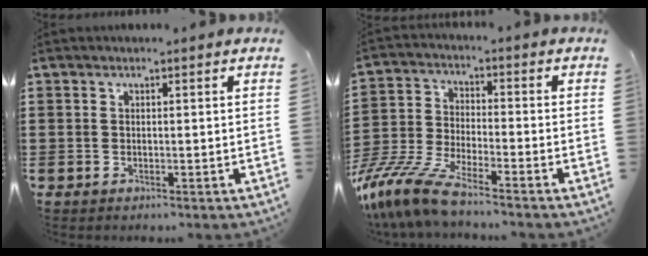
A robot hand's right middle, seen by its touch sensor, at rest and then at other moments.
{"total": 9.4, "force": [-8.3, 0.9, 4.5], "torque": [-0.122, -0.004, -0.172]}